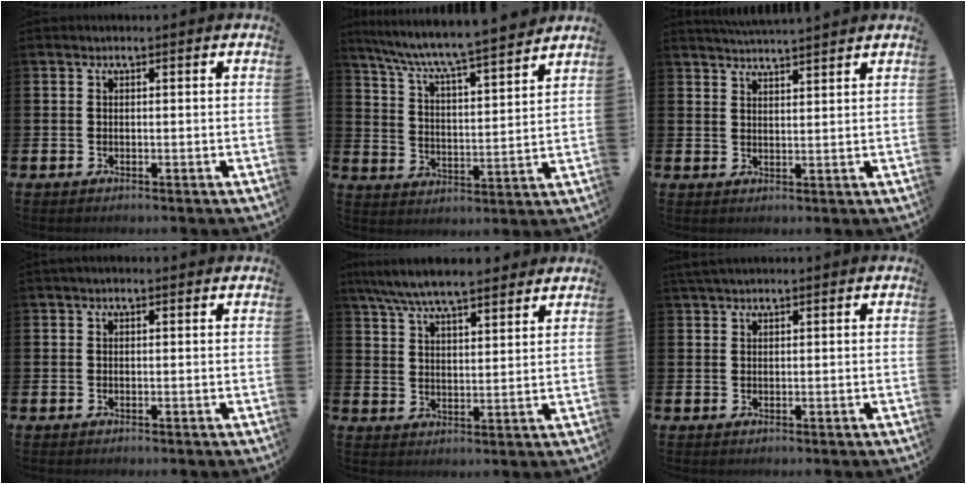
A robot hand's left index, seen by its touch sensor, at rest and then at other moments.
{"total": 7.7, "force": [7.3, 0.0, 2.5], "torque": [-0.082, -0.060, 0.122]}
{"total": 3.7, "force": [3.7, -0.4, 0.0], "torque": [-0.007, -0.020, 0.067]}
{"total": 0.6, "force": [0.4, 0.2, 0.4], "torque": [0.000, 0.001, 0.004]}
{"total": 7.7, "force": [7.2, 1.1, 2.5], "torque": [-0.079, -0.024, 0.133]}
{"total": 1.8, "force": [1.5, 0.4, 0.8], "torque": [-0.019, 0.005, 0.028]}